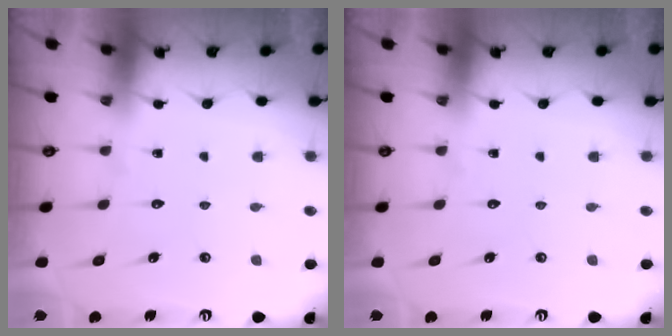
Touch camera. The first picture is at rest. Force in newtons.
{"total": 0.0}